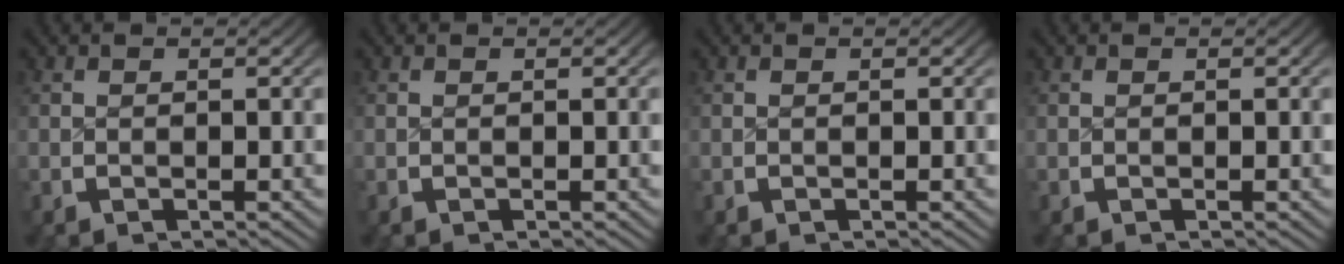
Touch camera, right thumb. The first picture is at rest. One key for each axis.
{"total": 0.0}
{"total": 0.0}
{"total": 0.0}